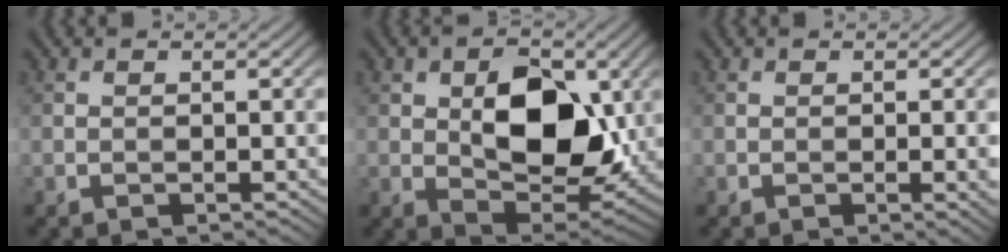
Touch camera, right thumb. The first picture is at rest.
{"total": 11.2, "force": [1.4, 6.6, 8.9], "torque": [-0.138, -0.007, 0.026]}
{"total": 2.1, "force": [-0.2, 0.3, 2.0], "torque": [-0.031, -0.002, -0.003]}